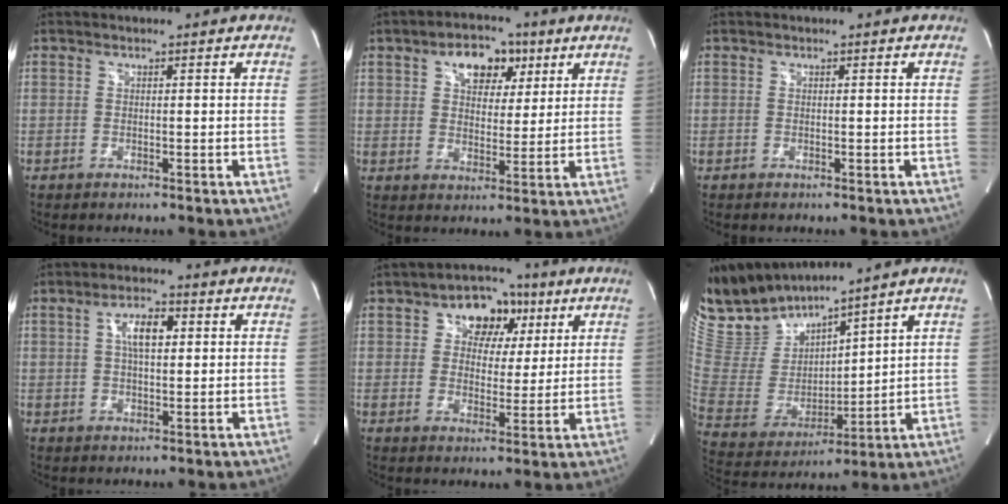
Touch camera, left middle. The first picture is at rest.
{"total": 8.1, "force": [3.9, 5.0, 5.1], "torque": [-0.079, 0.021, 0.062]}
{"total": 0.0}
{"total": 5.2, "force": [1.3, 2.1, 4.6], "torque": [-0.086, 0.012, 0.021]}
{"total": 8.3, "force": [3.6, 5.9, 4.7], "torque": [-0.058, 0.024, 0.054]}
{"total": 13.3, "force": [12.6, 2.1, 3.6], "torque": [-0.097, -0.004, 0.270]}